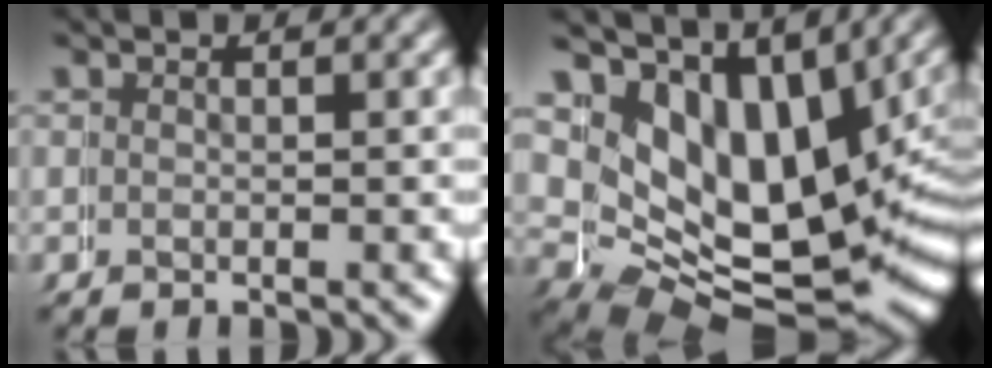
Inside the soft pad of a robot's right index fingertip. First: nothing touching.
{"total": 15.7, "force": [1.0, 11.6, 10.5], "torque": [-0.192, -0.052, 0.033]}